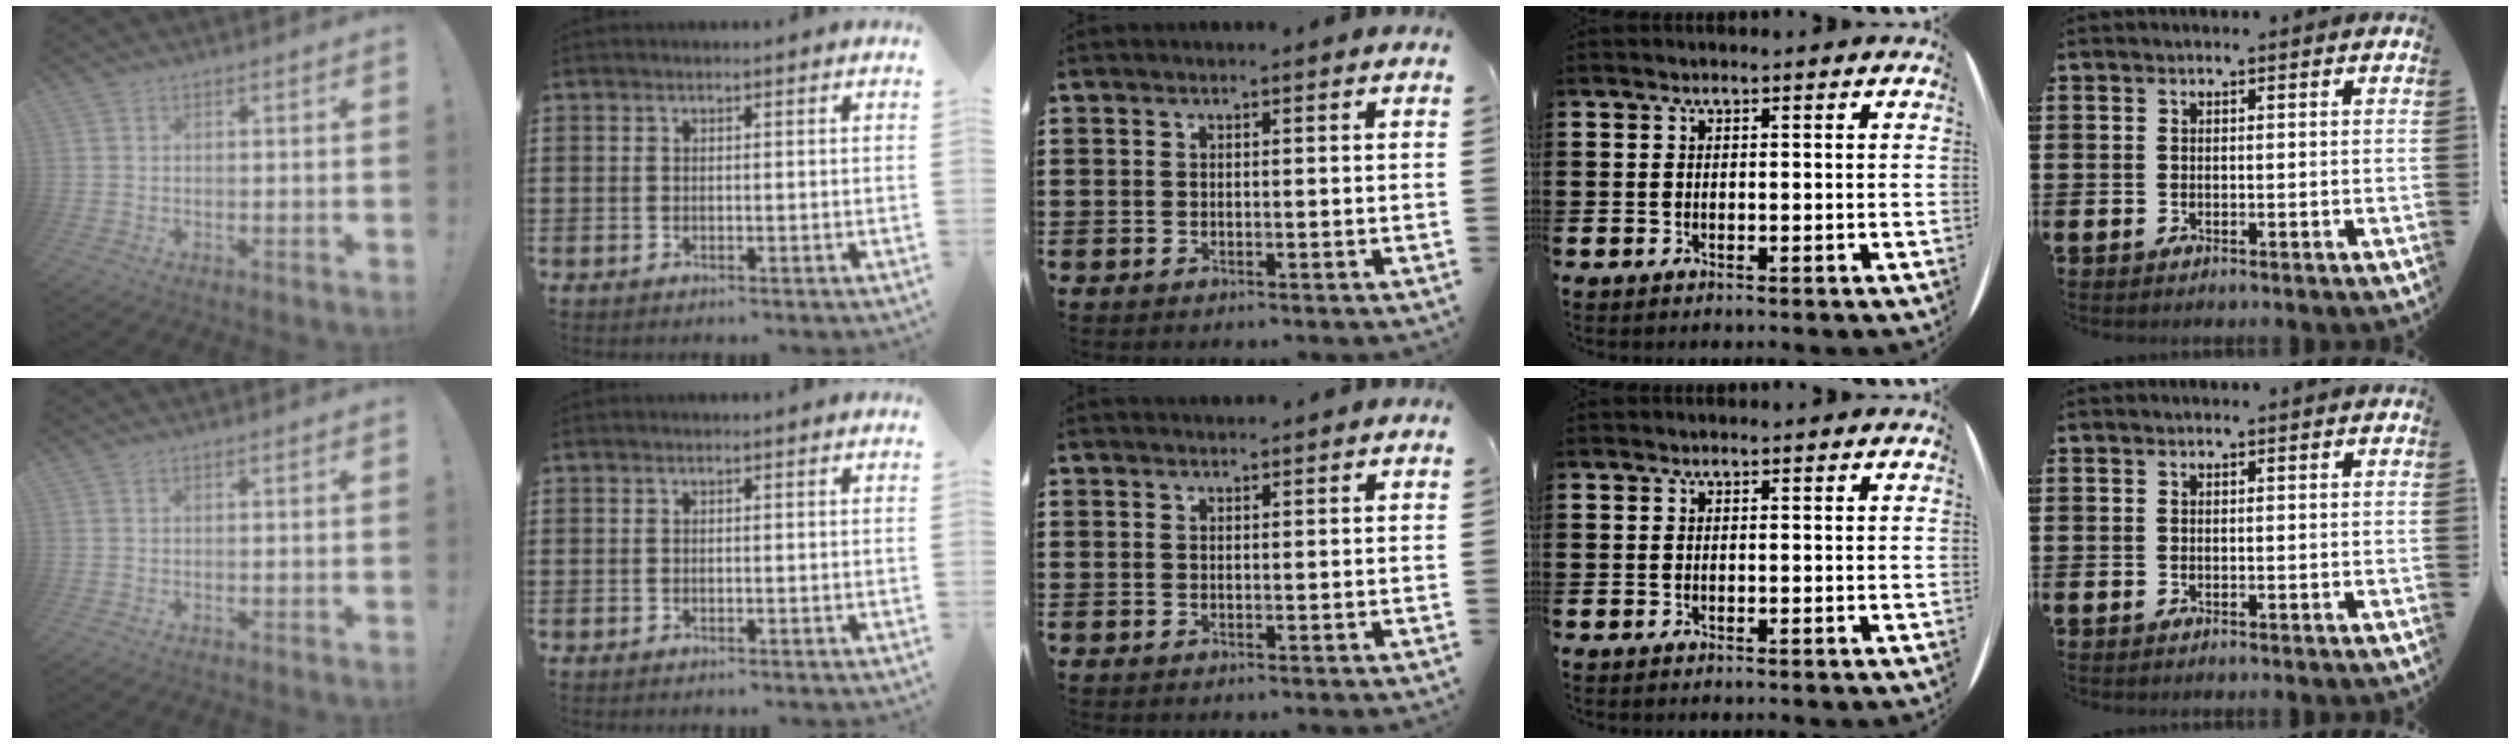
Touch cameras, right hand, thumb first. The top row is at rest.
{"middle": {"total": 0.8, "force": [0.8, 0.2, -0.1], "torque": [-0.001, 0.001, 0.015]}}